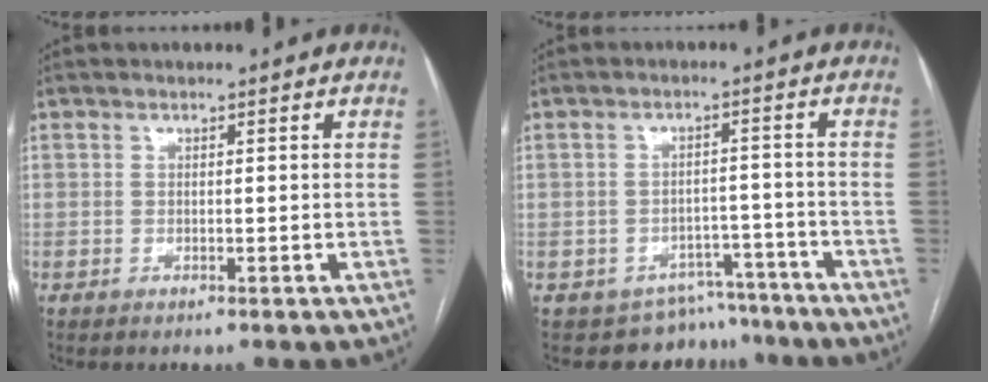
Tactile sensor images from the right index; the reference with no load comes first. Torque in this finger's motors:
{"motor_torque": [-0.01, -0.04, 0.02, 0.00]}